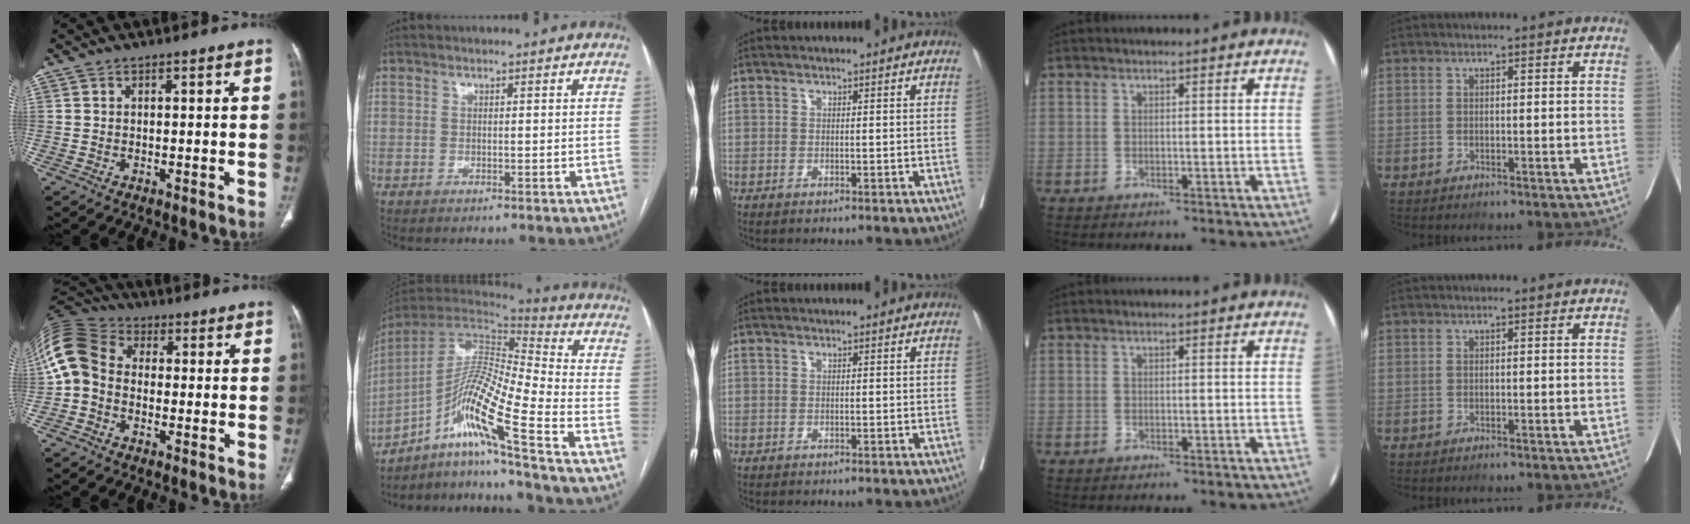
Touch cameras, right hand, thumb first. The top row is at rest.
{"thumb": {"total": 12.4, "force": [-1.1, 9.8, 7.6], "torque": [-0.152, 0.035, -0.034]}, "index": {"total": 15.6, "force": [-8.8, -1.6, 12.9], "torque": [-0.240, 0.005, -0.158]}}